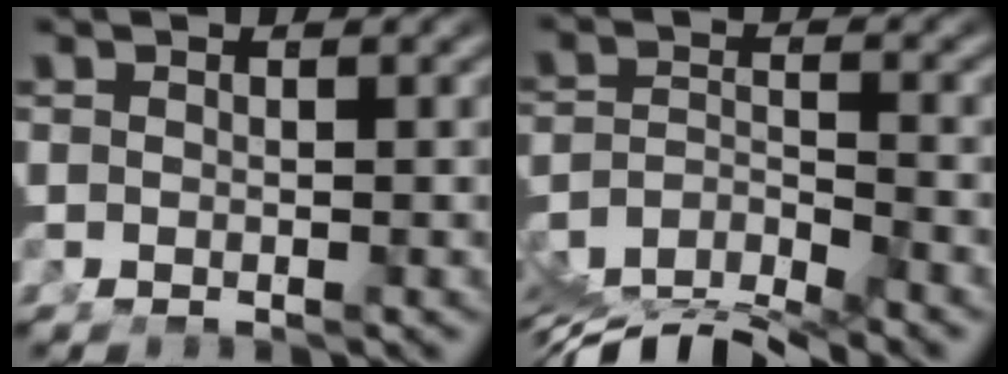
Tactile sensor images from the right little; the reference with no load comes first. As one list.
[{"total": 8.8, "force": [-5.6, 5.2, 4.5], "torque": [-0.089, -0.043, -0.079]}]